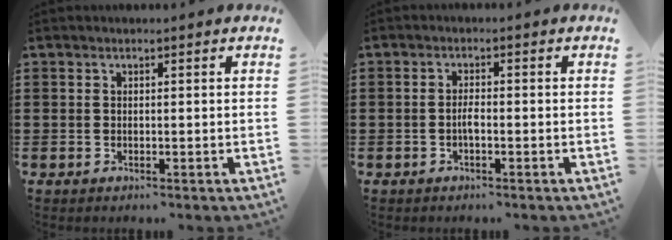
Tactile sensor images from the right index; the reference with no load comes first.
{"total": 1.9, "force": [-0.6, 0.5, 1.8], "torque": [-0.042, 0.000, -0.014]}